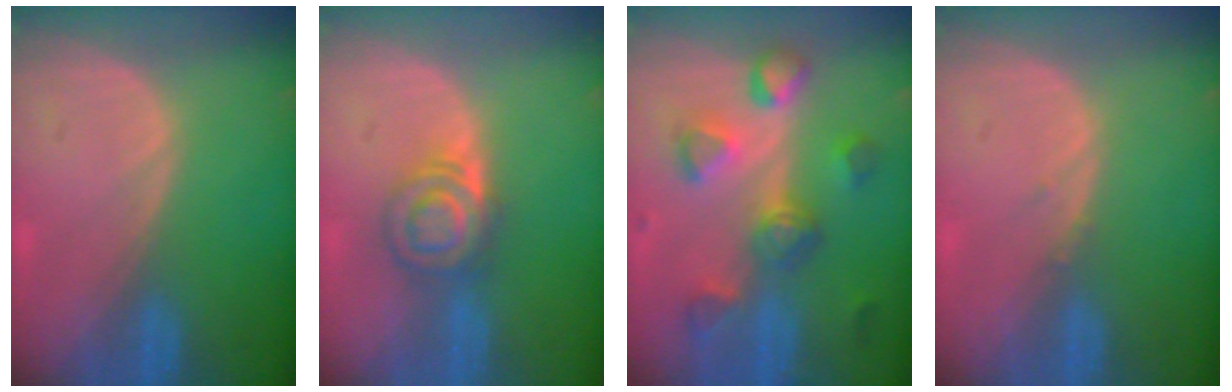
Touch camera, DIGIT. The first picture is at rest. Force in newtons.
{"total": 6.1, "press": 5.5, "slide": 2.5}
{"total": 8.2, "press": 8.0, "slide": 1.9}
{"total": 0.6, "press": 0.6, "slide": 0.3}